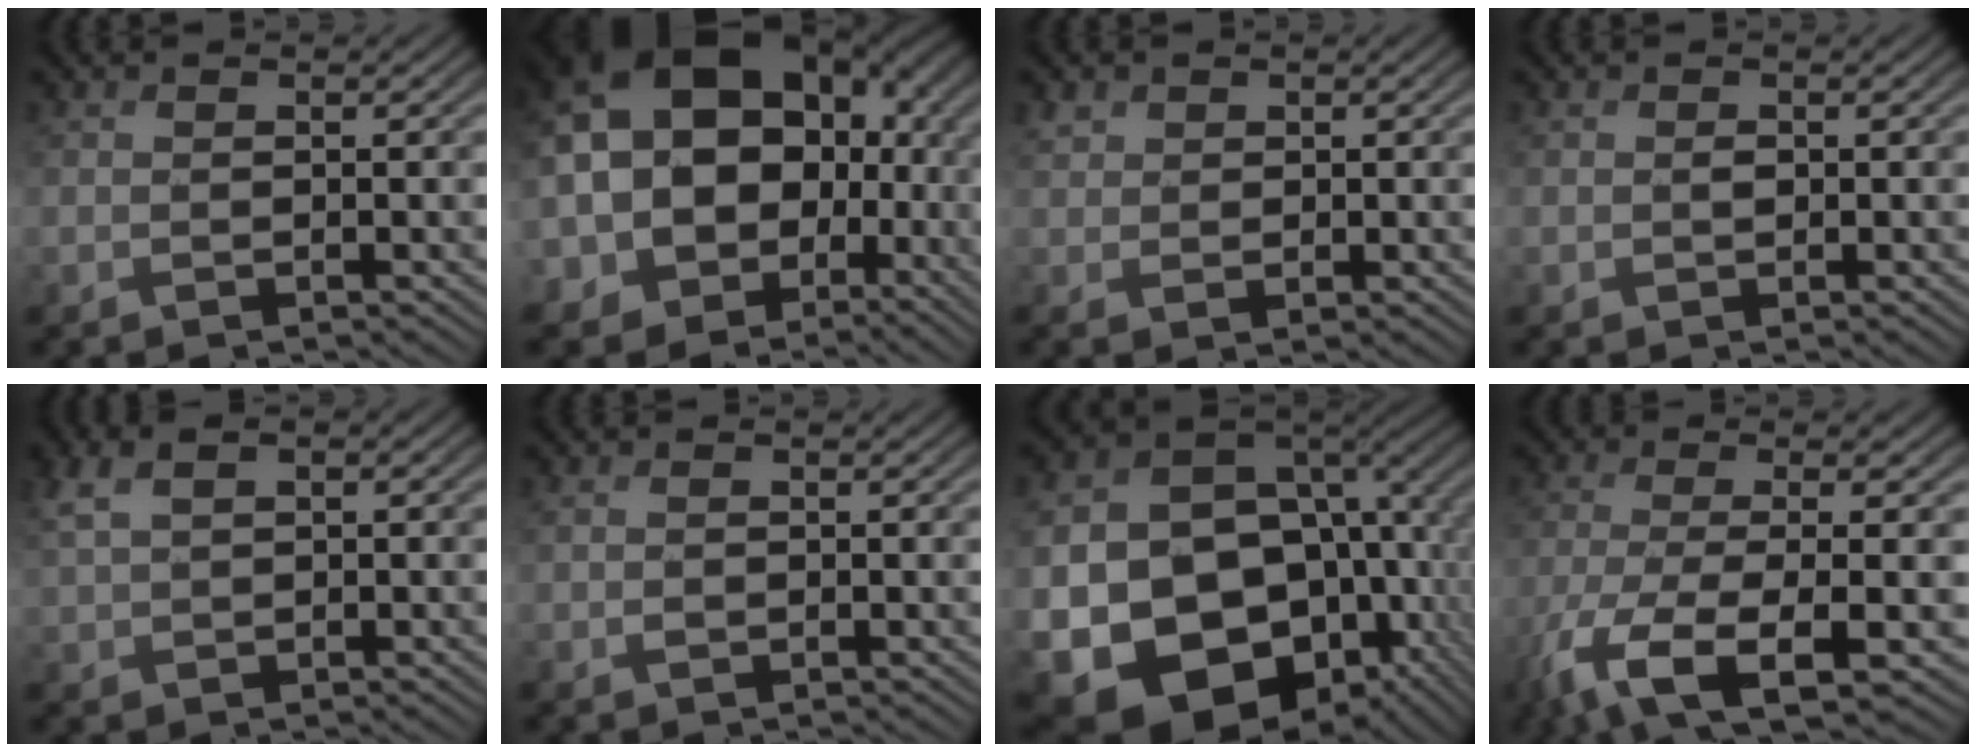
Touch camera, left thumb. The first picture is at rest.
{"total": 21.4, "force": [0.6, 16.5, 13.7], "torque": [-0.288, -0.009, 0.021]}
{"total": 1.8, "force": [0.9, 1.5, 0.5], "torque": [-0.012, -0.001, 0.016]}
{"total": 0.6, "force": [0.0, 0.4, 0.4], "torque": [-0.009, -0.001, 0.000]}
{"total": 4.6, "force": [1.6, 2.7, 3.3], "torque": [-0.080, 0.012, 0.029]}
{"total": 1.2, "force": [0.0, 0.9, 0.8], "torque": [-0.018, 0.001, 0.002]}
{"total": 22.6, "force": [-4.3, 17.6, 13.5], "torque": [-0.280, -0.077, -0.035]}
{"total": 11.0, "force": [-5.1, 3.3, 9.1], "torque": [-0.189, -0.027, -0.096]}